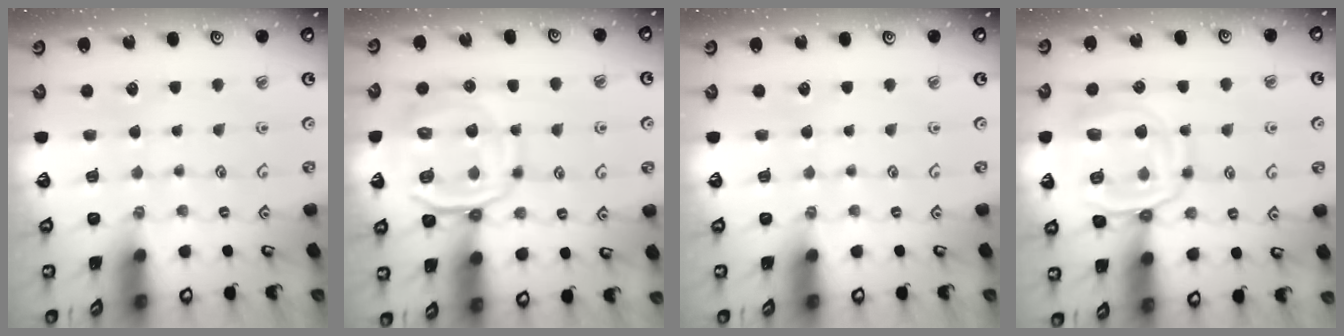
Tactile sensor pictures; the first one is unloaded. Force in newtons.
{"total": 14.0, "press": 14.0, "slide": 1.5}
{"total": 0.0}
{"total": 14.7, "press": 14.6, "slide": 1.4}